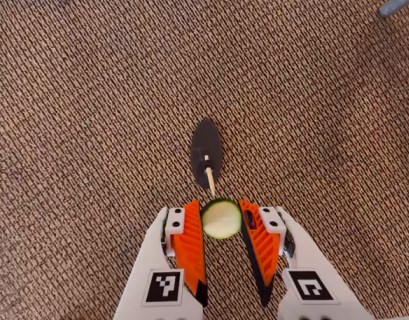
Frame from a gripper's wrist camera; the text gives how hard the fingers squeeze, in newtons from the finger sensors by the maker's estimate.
{"total": 6.8, "left": 6.3, "right": 7.3}